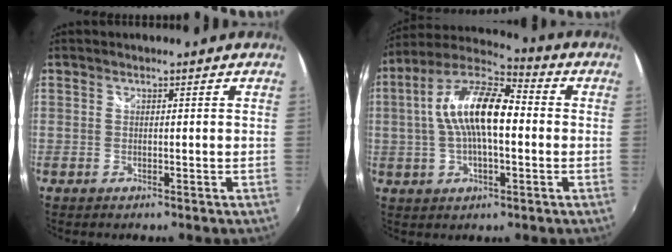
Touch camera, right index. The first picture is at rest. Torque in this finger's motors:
{"motor_torque": [1.04, -0.54, 0.83, 0.21]}